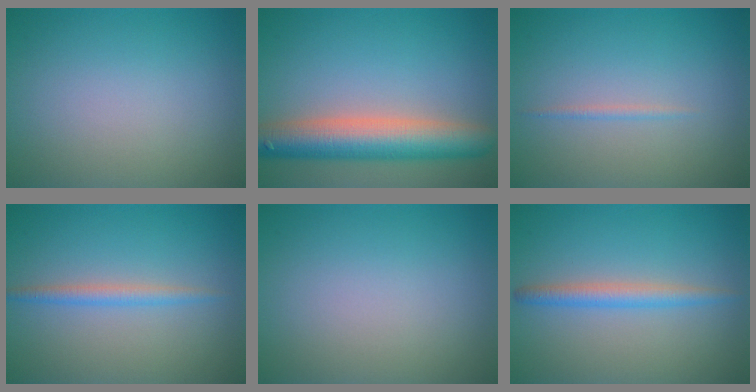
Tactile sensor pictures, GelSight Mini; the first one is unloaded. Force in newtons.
{"total": 7.6, "press": 7.6, "slide": 0.4}
{"total": 0.7, "press": 0.7, "slide": 0.1}
{"total": 1.7, "press": 1.7, "slide": 0.0}
{"total": 0.0}
{"total": 2.3, "press": 2.3, "slide": 0.0}